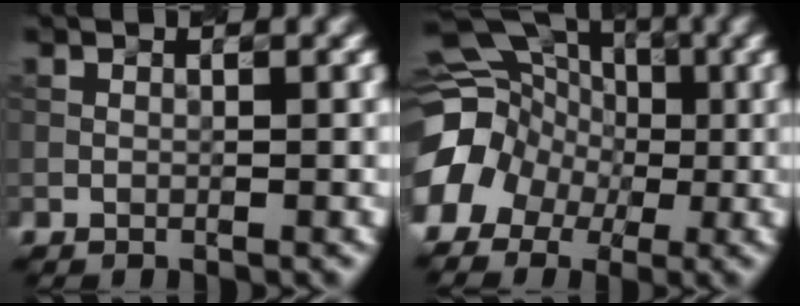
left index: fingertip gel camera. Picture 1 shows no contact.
{"total": 13.8, "force": [-3.3, 12.4, 5.2], "torque": [-0.117, 0.002, -0.077]}